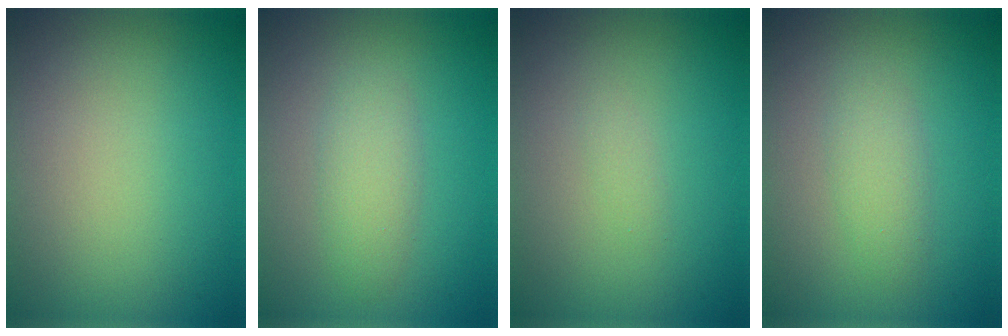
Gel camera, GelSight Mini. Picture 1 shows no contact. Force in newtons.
{"total": 2.4, "press": 2.4, "slide": 0.0}
{"total": 0.6, "press": 0.6, "slide": 0.0}
{"total": 2.1, "press": 2.1, "slide": 0.1}